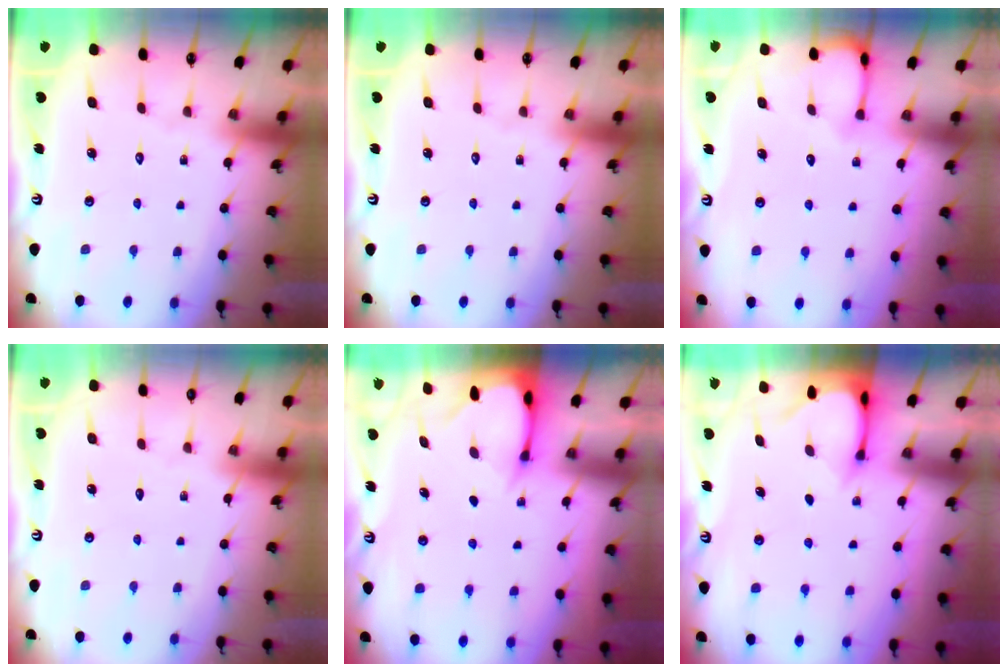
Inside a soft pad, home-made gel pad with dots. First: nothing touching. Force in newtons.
{"total": 0.0}
{"total": 3.0, "press": 3.0, "slide": 0.3}
{"total": 0.0}
{"total": 2.7, "press": 2.7, "slide": 0.3}
{"total": 3.3, "press": 3.3, "slide": 0.3}